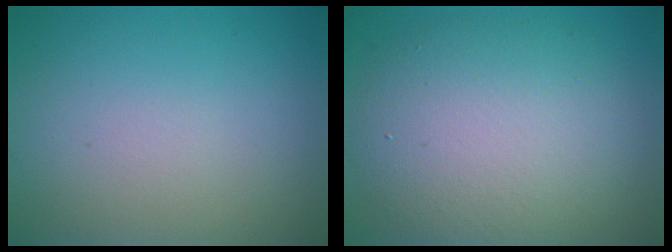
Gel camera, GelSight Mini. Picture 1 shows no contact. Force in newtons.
{"total": 8.6, "press": 8.6, "slide": 0.3}